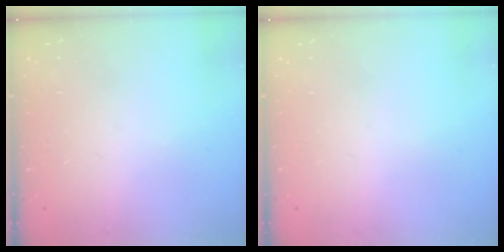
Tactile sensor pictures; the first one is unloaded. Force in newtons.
{"total": 0.0}